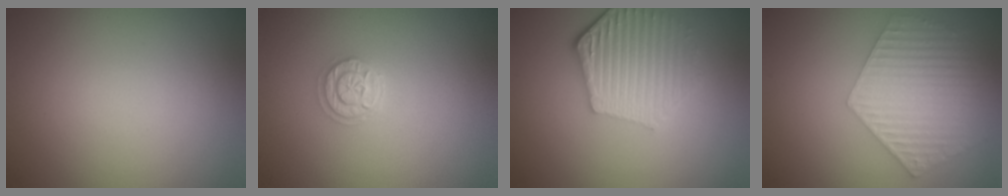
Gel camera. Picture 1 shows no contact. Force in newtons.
{"total": 2.2, "press": 2.0, "slide": 0.8}
{"total": 5.3, "press": 4.2, "slide": 3.3}
{"total": 5.8, "press": 4.6, "slide": 3.6}